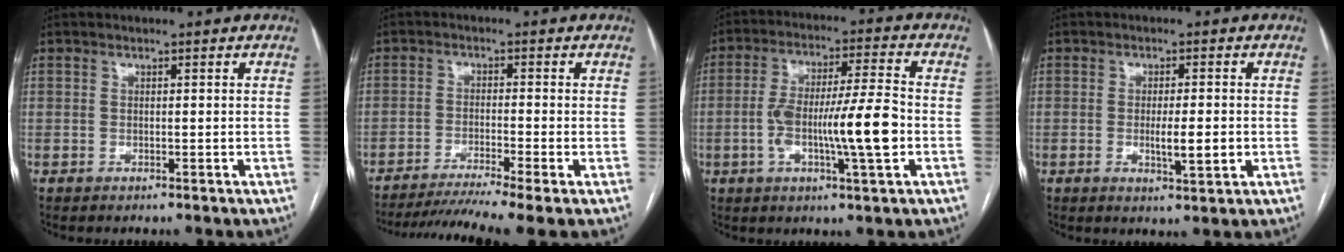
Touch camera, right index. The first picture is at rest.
{"total": 9.3, "force": [-7.4, -1.1, 5.6], "torque": [-0.089, -0.017, -0.119]}
{"total": 12.8, "force": [-2.6, 1.0, 12.5], "torque": [-0.223, 0.007, -0.047]}
{"total": 4.7, "force": [-0.8, 0.7, 4.6], "torque": [-0.080, -0.008, -0.010]}